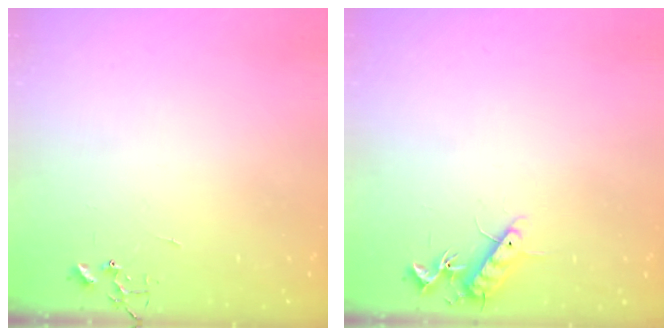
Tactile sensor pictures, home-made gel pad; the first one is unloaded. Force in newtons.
{"total": 10.1, "press": 10.0, "slide": 0.8}